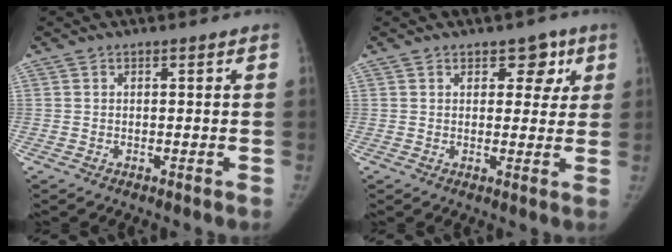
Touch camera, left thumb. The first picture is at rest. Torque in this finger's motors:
{"motor_torque": [-0.23, 0.10, -0.10, -0.02, 0.00]}